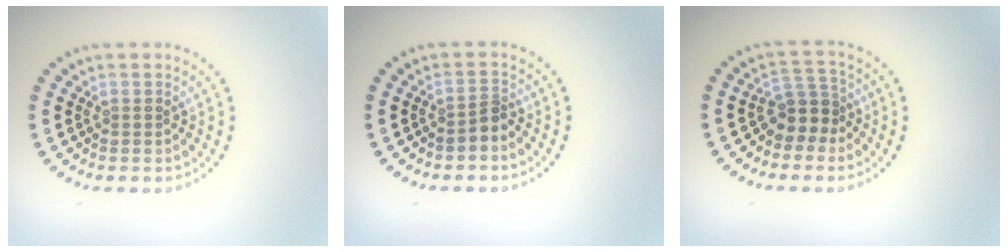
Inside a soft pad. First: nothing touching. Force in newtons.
{"total": 1.6, "press": 1.2, "slide": 1.1}
{"total": 2.9, "press": 2.3, "slide": 1.8}